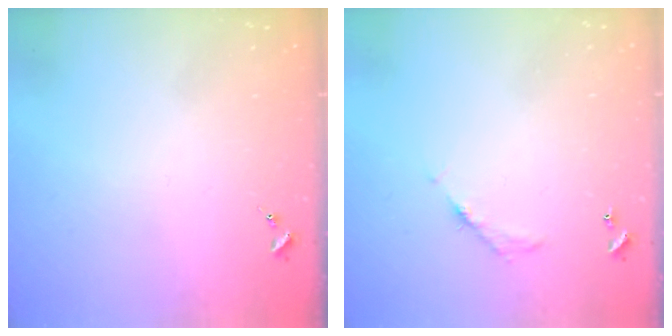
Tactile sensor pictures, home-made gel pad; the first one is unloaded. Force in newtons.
{"total": 5.8, "press": 5.8, "slide": 0.2}